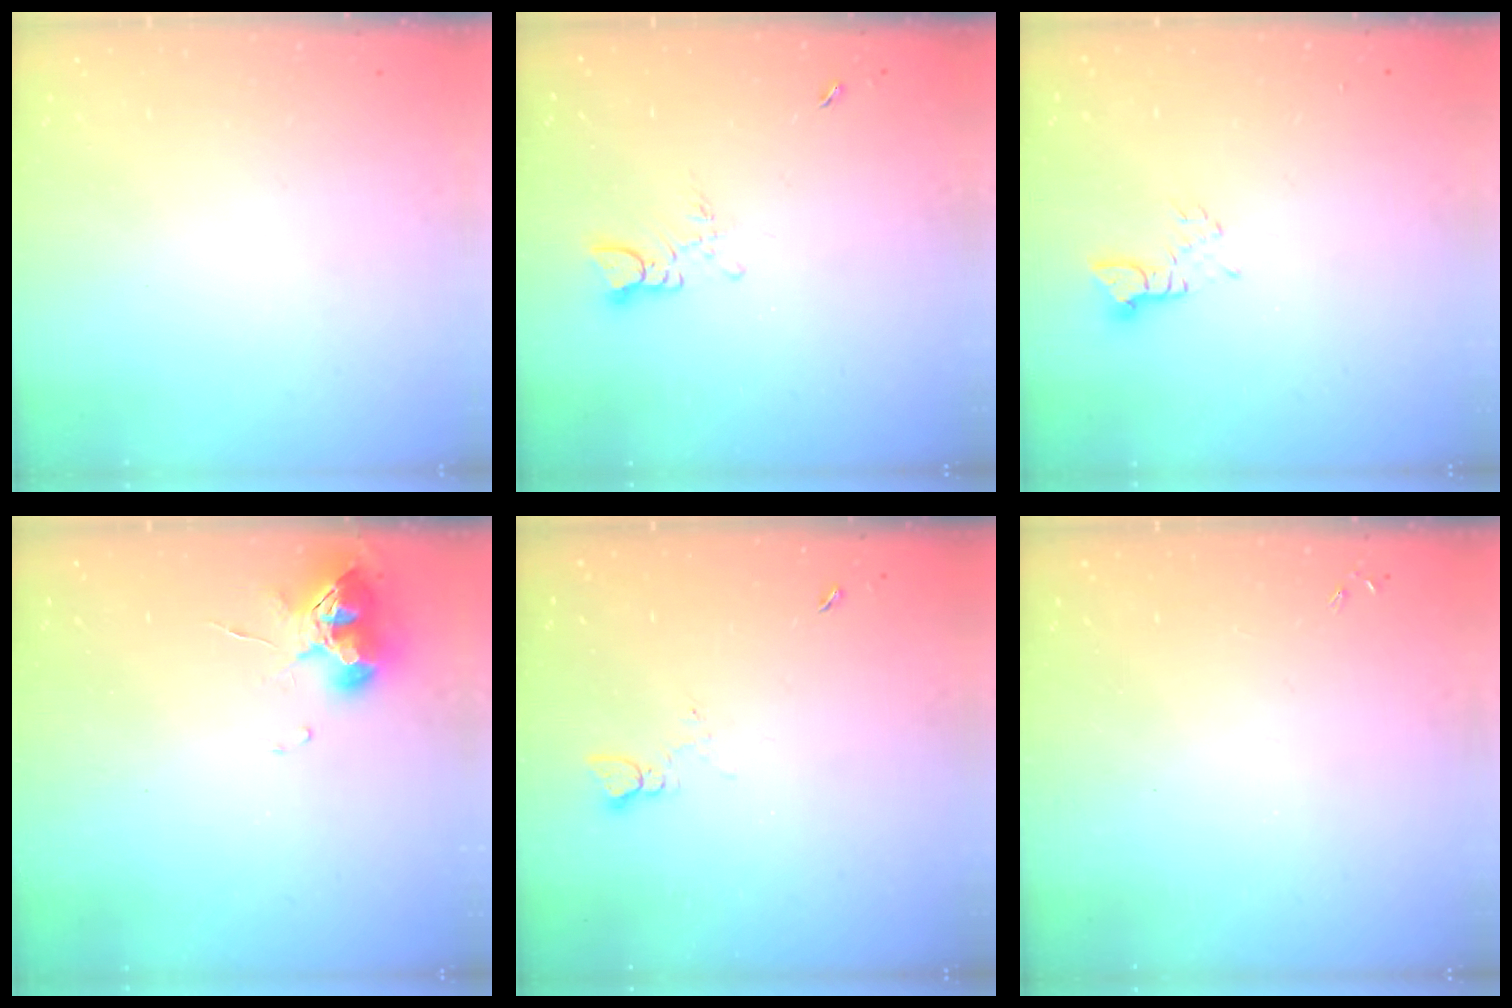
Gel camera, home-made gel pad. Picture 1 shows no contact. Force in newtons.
{"total": 2.7, "press": 2.7, "slide": 0.2}
{"total": 2.2, "press": 2.2, "slide": 0.1}
{"total": 9.3, "press": 9.2, "slide": 1.3}
{"total": 2.1, "press": 2.1, "slide": 0.3}
{"total": 0.0}